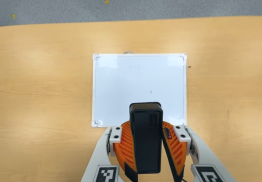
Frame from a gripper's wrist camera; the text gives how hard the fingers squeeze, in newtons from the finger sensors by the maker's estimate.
{"total": 10.2, "left": 10.4, "right": 10.1}